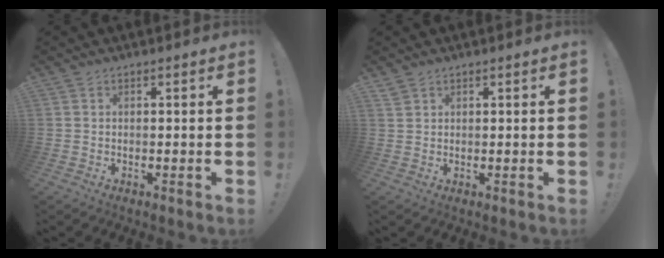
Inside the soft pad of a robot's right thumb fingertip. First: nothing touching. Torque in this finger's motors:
{"motor_torque": [-0.05, 0.27, -0.01, 0.21, 0.00]}